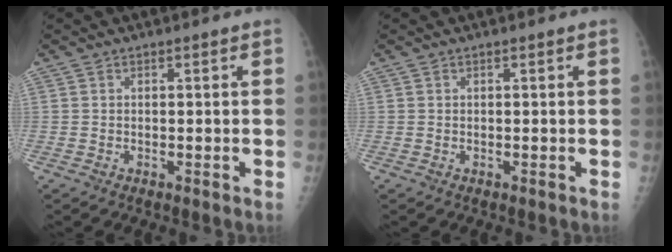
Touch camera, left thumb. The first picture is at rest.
{"total": 0.0}